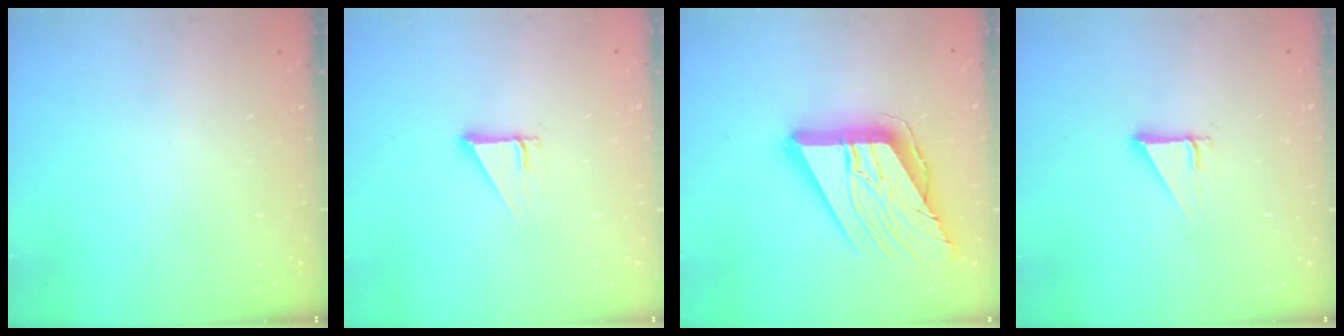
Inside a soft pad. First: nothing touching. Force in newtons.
{"total": 2.5, "press": 2.5, "slide": 0.2}
{"total": 24.5, "press": 24.3, "slide": 3.0}
{"total": 2.5, "press": 2.5, "slide": 0.2}